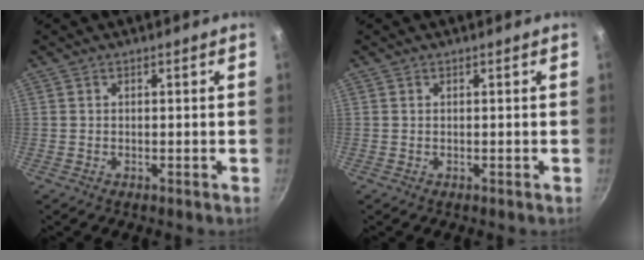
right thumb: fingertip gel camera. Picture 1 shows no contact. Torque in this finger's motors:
{"motor_torque": [-0.42, 0.40, -0.25, 0.22, 0.00]}